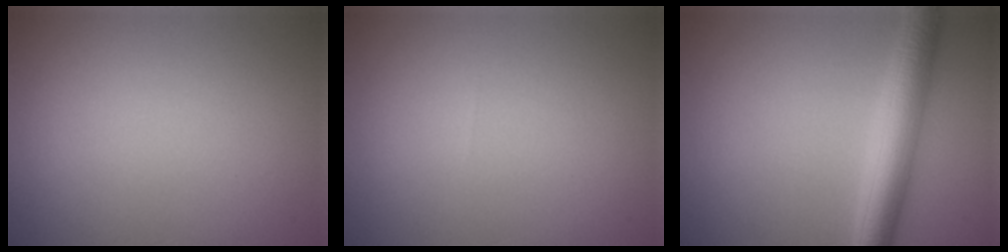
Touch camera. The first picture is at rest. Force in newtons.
{"total": 0.0}
{"total": 4.9, "press": 4.9, "slide": 0.0}